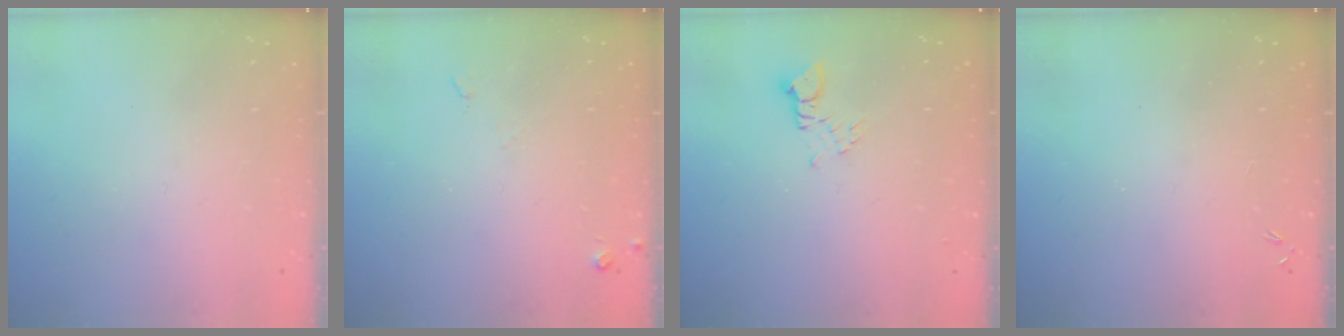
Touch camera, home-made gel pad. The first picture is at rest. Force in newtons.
{"total": 3.5, "press": 3.4, "slide": 0.6}
{"total": 2.4, "press": 2.4, "slide": 0.1}
{"total": 0.0}